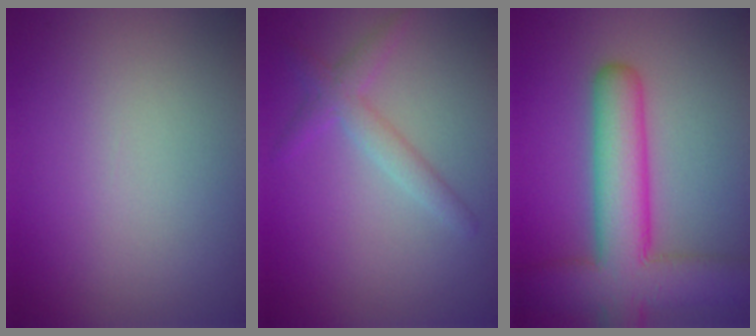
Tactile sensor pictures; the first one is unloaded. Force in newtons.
{"total": 2.3, "press": 2.3, "slide": 0.1}
{"total": 9.0, "press": 9.0, "slide": 0.4}